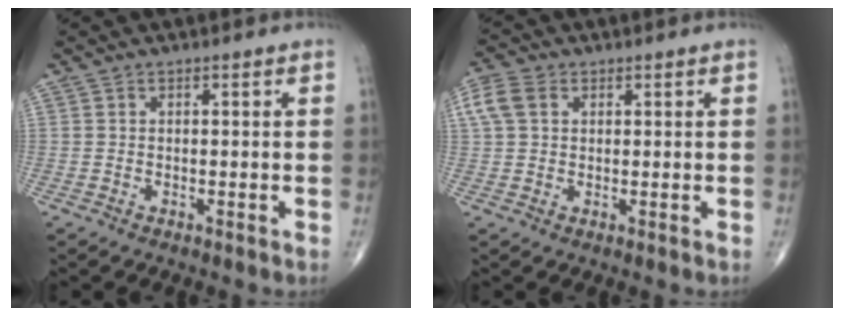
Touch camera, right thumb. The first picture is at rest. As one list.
[{"total": 5.8, "force": [1.9, 4.1, 3.6], "torque": [-0.085, 0.016, 0.036]}]